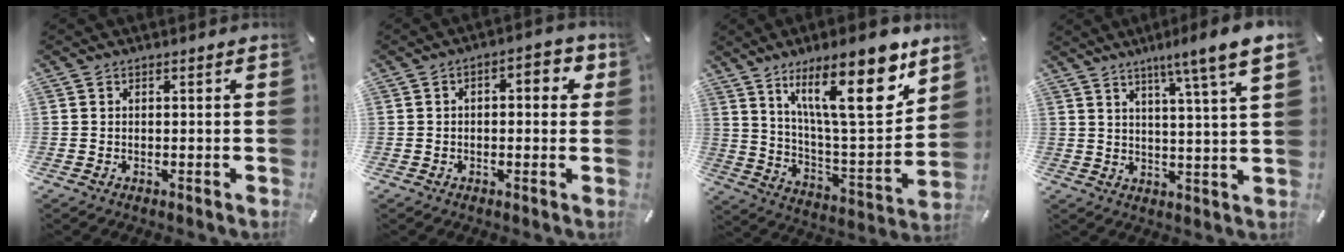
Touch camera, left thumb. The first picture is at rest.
{"total": 4.7, "force": [-0.1, 2.5, 4.0], "torque": [-0.052, 0.008, -0.011]}
{"total": 22.5, "force": [13.9, 6.3, 16.5], "torque": [-0.263, -0.079, 0.217]}
{"total": 9.0, "force": [6.0, -0.8, 6.7], "torque": [-0.103, -0.043, 0.091]}